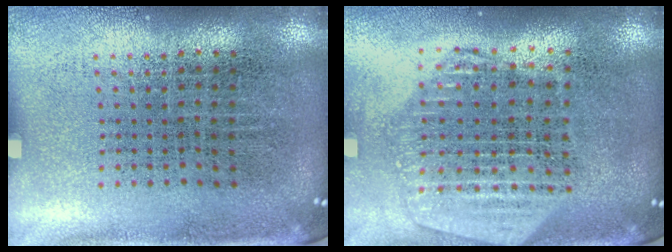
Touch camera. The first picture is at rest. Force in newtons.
{"total": 2.2, "press": 2.0, "slide": 1.0}